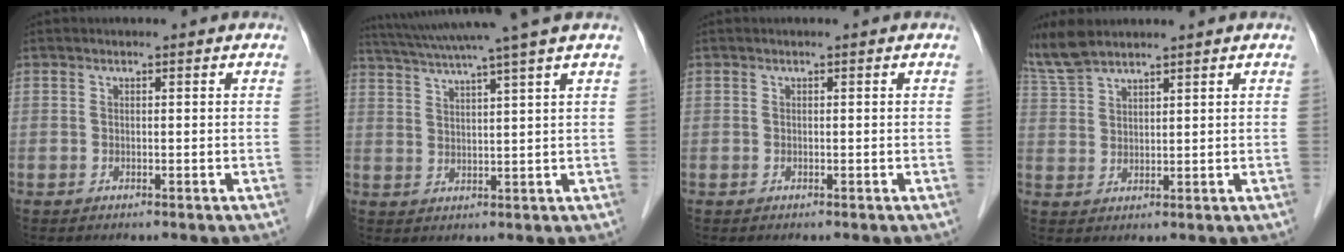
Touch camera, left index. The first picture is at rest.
{"total": 12.1, "force": [10.0, -2.2, 6.5], "torque": [-0.115, 0.007, 0.148]}
{"total": 0.0}
{"total": 6.0, "force": [5.5, 0.9, 2.2], "torque": [-0.064, 0.019, 0.122]}